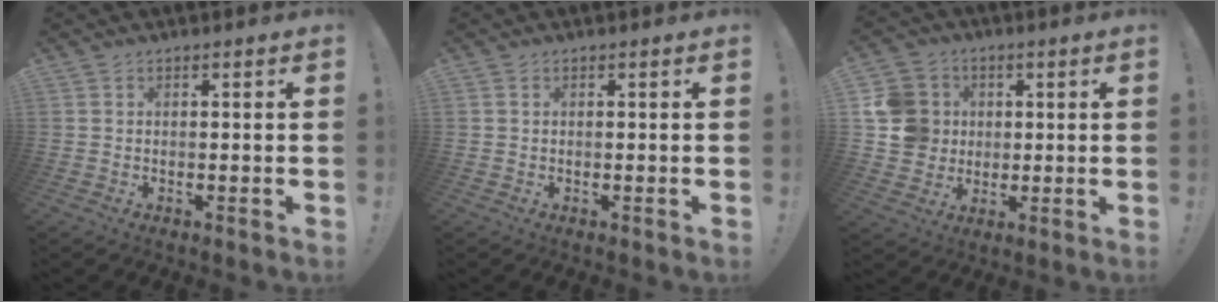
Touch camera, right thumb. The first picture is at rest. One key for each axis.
{"total": 0.0}
{"total": 12.4, "fx": 1.8, "fy": 11.7, "fz": 3.9, "tx": -0.072, "ty": 0.003, "tz": 0.043}